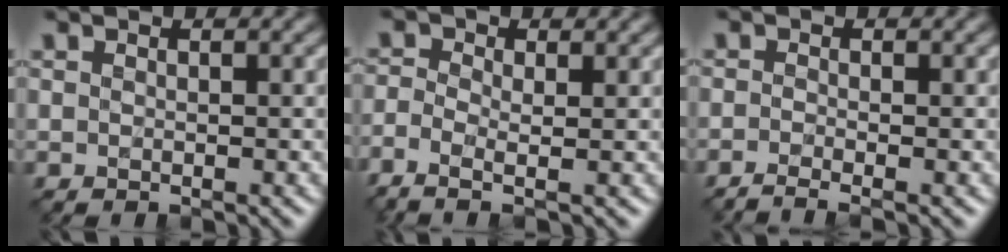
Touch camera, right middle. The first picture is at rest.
{"total": 3.0, "force": [-1.3, 1.2, 2.5], "torque": [-0.066, -0.016, -0.024]}
{"total": 1.9, "force": [-1.3, 0.4, 1.3], "torque": [-0.018, -0.009, -0.036]}